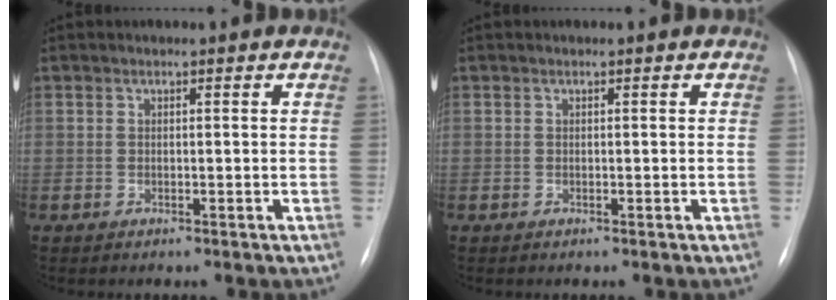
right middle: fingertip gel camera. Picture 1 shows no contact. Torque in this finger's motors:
{"motor_torque": [0.00, 0.00, 0.01, 0.00]}